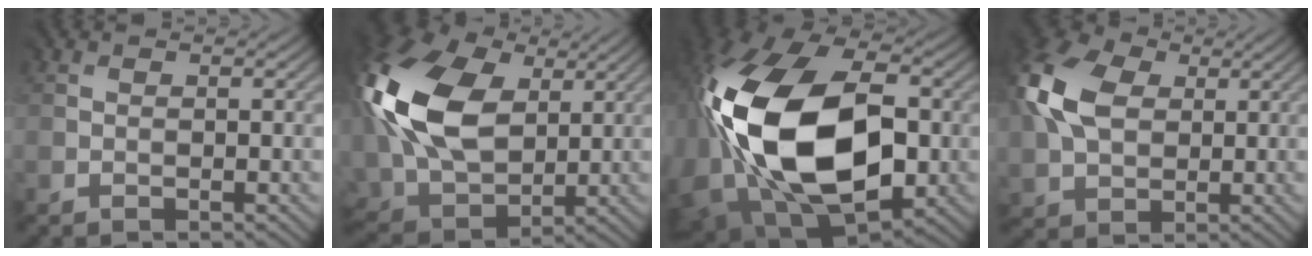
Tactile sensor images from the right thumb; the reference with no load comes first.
{"total": 17.7, "force": [3.9, 12.2, 12.2], "torque": [-0.316, 0.022, 0.075]}
{"total": 21.6, "force": [-1.3, 14.4, 16.1], "torque": [-0.384, -0.049, -0.001]}
{"total": 11.6, "force": [2.5, 8.1, 7.9], "torque": [-0.222, 0.022, 0.043]}